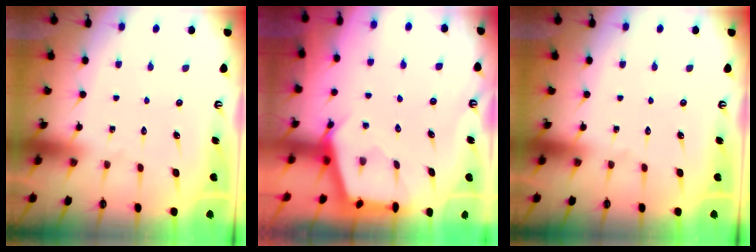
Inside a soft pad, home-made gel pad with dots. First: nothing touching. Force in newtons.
{"total": 3.0, "press": 3.0, "slide": 0.4}
{"total": 0.0}